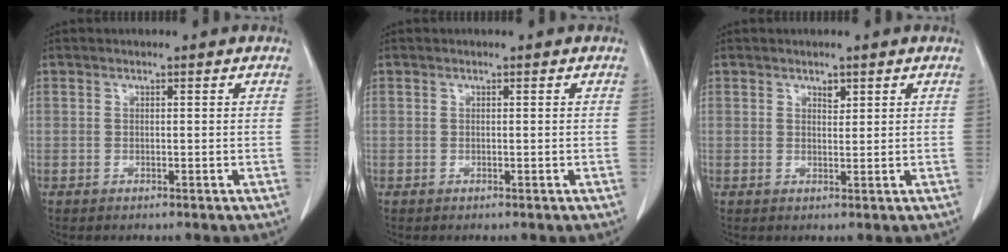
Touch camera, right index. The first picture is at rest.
{"total": 0.0}
{"total": 1.2, "force": [0.8, 0.6, 0.7], "torque": [-0.007, -0.004, 0.013]}